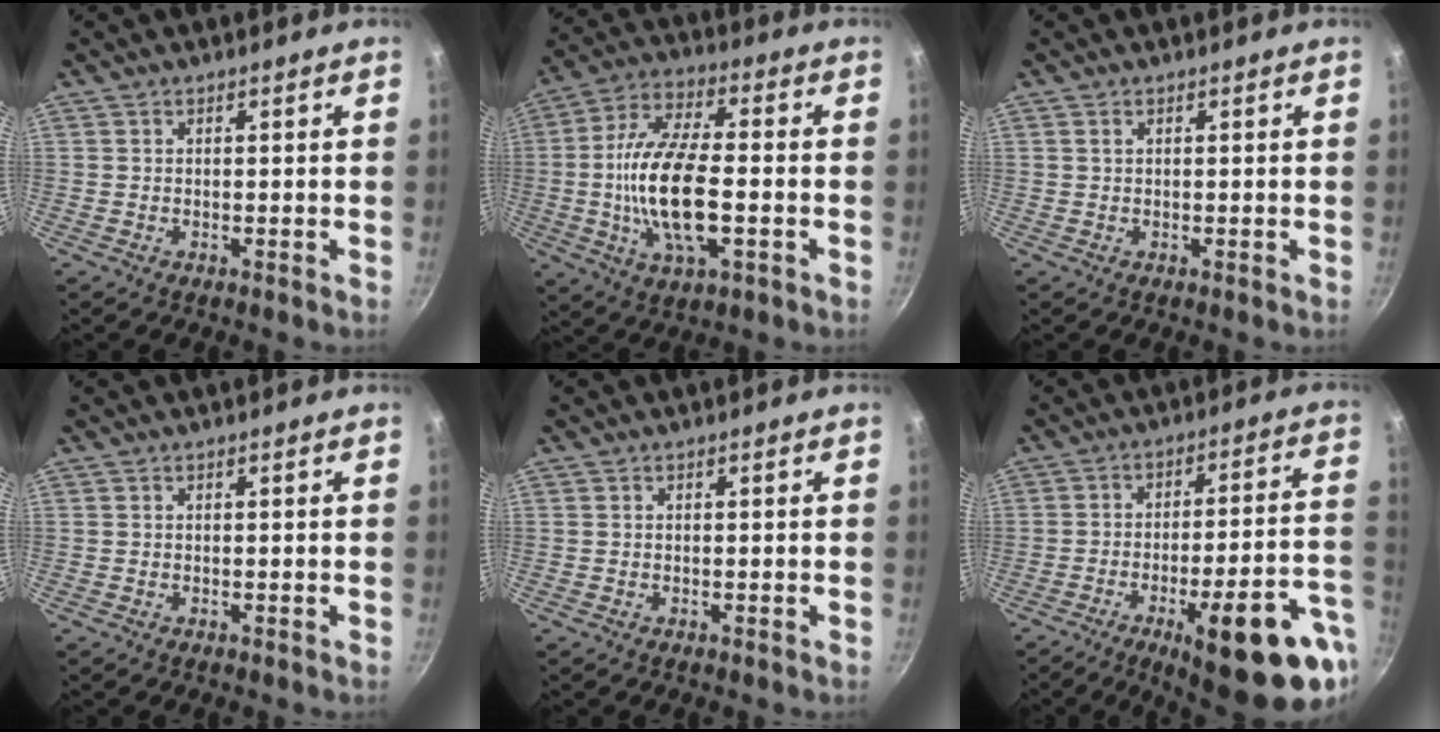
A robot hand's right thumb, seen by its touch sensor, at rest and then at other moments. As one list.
[{"total": 17.5, "force": [-2.2, 7.3, 15.7], "torque": [-0.306, 0.017, -0.040]}, {"total": 0.6, "force": [0.3, 0.3, 0.4], "torque": [-0.009, 0.003, 0.005]}, {"total": 0.0}, {"total": 0.0}, {"total": 23.4, "force": [-9.7, 6.1, 20.4], "torque": [-0.223, 0.044, -0.125]}]